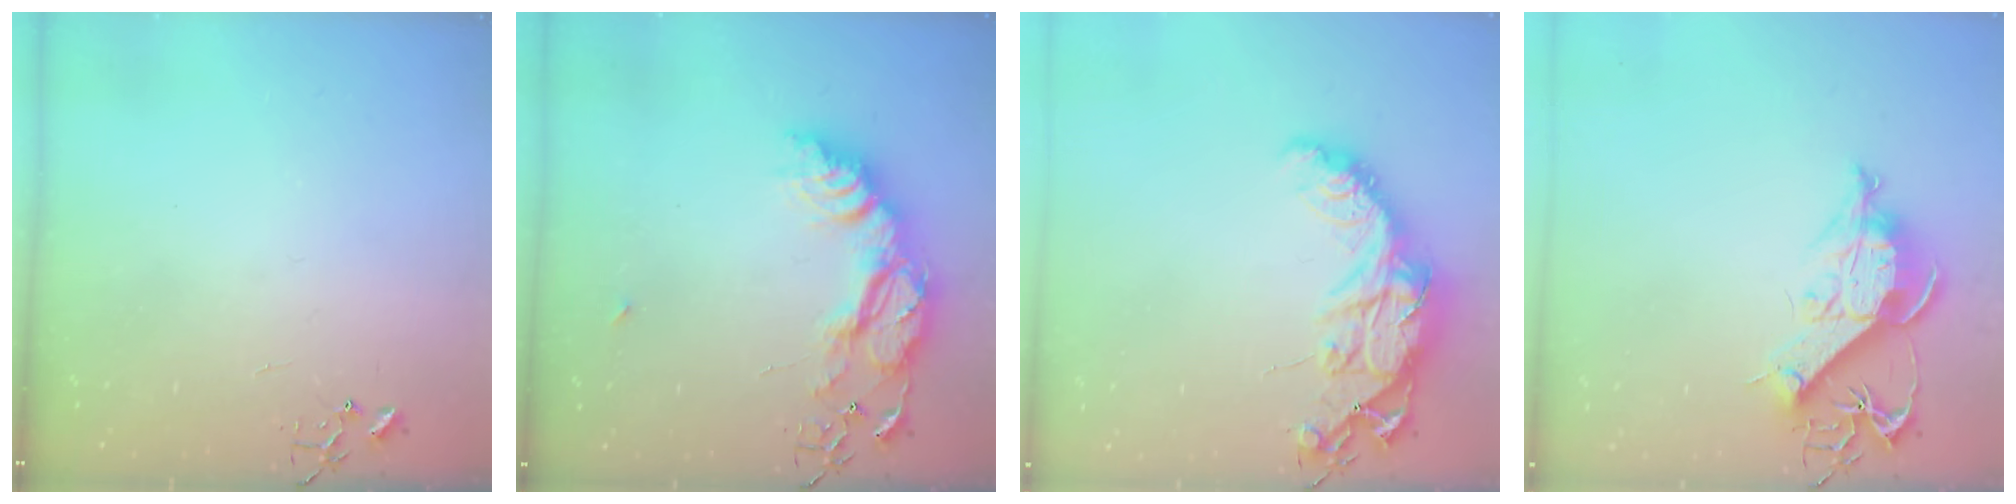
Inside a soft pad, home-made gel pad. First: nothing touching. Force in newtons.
{"total": 20.7, "press": 20.6, "slide": 1.8}
{"total": 17.0, "press": 17.0, "slide": 1.3}
{"total": 11.6, "press": 11.5, "slide": 1.4}